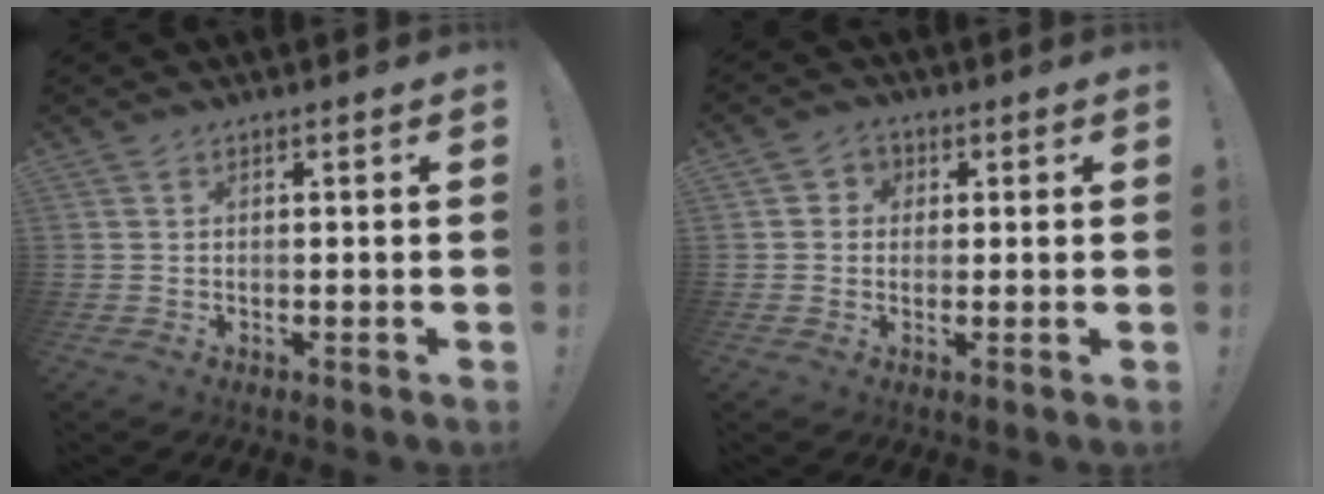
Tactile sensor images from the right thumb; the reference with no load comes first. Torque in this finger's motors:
{"motor_torque": [-0.13, 0.03, -0.33, 0.10, -0.01]}